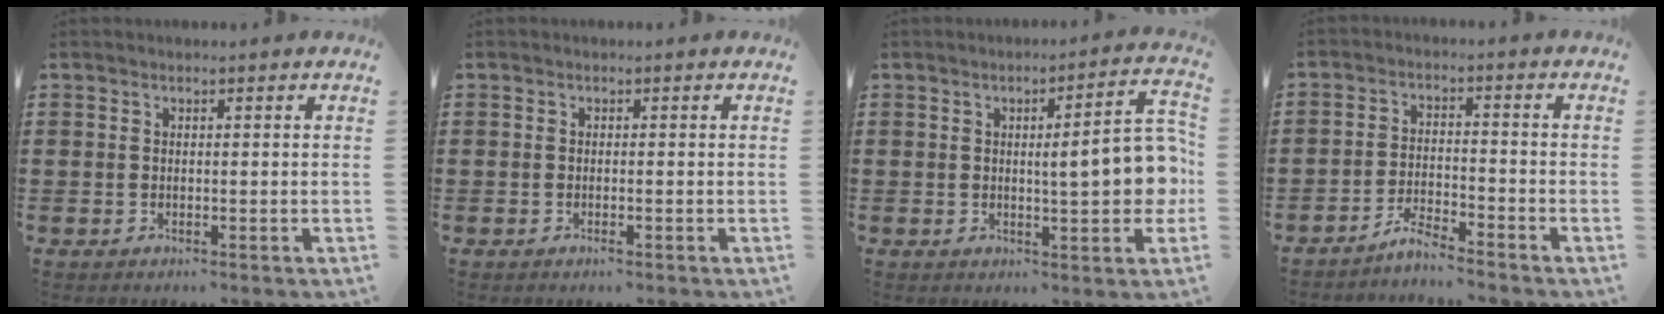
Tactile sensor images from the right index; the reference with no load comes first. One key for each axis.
{"total": 0.7, "fx": -0.3, "fy": 0.0, "fz": 0.6, "tx": -0.010, "ty": -0.002, "tz": -0.006}
{"total": 9.2, "fx": 0.4, "fy": 1.9, "fz": 9.0, "tx": -0.119, "ty": -0.015, "tz": -0.002}
{"total": 3.6, "fx": -3.6, "fy": -0.1, "fz": 0.7, "tx": -0.024, "ty": 0.004, "tz": -0.075}